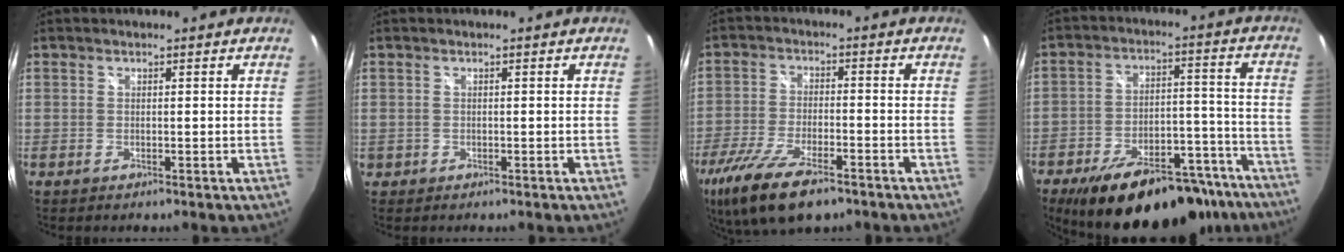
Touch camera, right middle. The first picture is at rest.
{"total": 1.0, "force": [-0.2, 1.0, 0.2], "torque": [-0.003, -0.003, -0.003]}
{"total": 14.7, "force": [-9.8, 5.0, 9.7], "torque": [-0.217, -0.044, -0.178]}
{"total": 25.0, "force": [-19.2, 10.0, 12.6], "torque": [-0.205, 0.017, -0.247]}